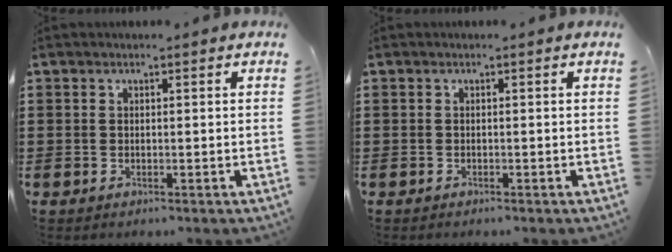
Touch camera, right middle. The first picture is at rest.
{"total": 0.0}